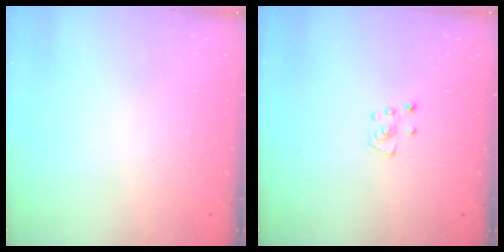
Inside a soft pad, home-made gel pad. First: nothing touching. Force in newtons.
{"total": 3.6, "press": 3.6, "slide": 0.3}